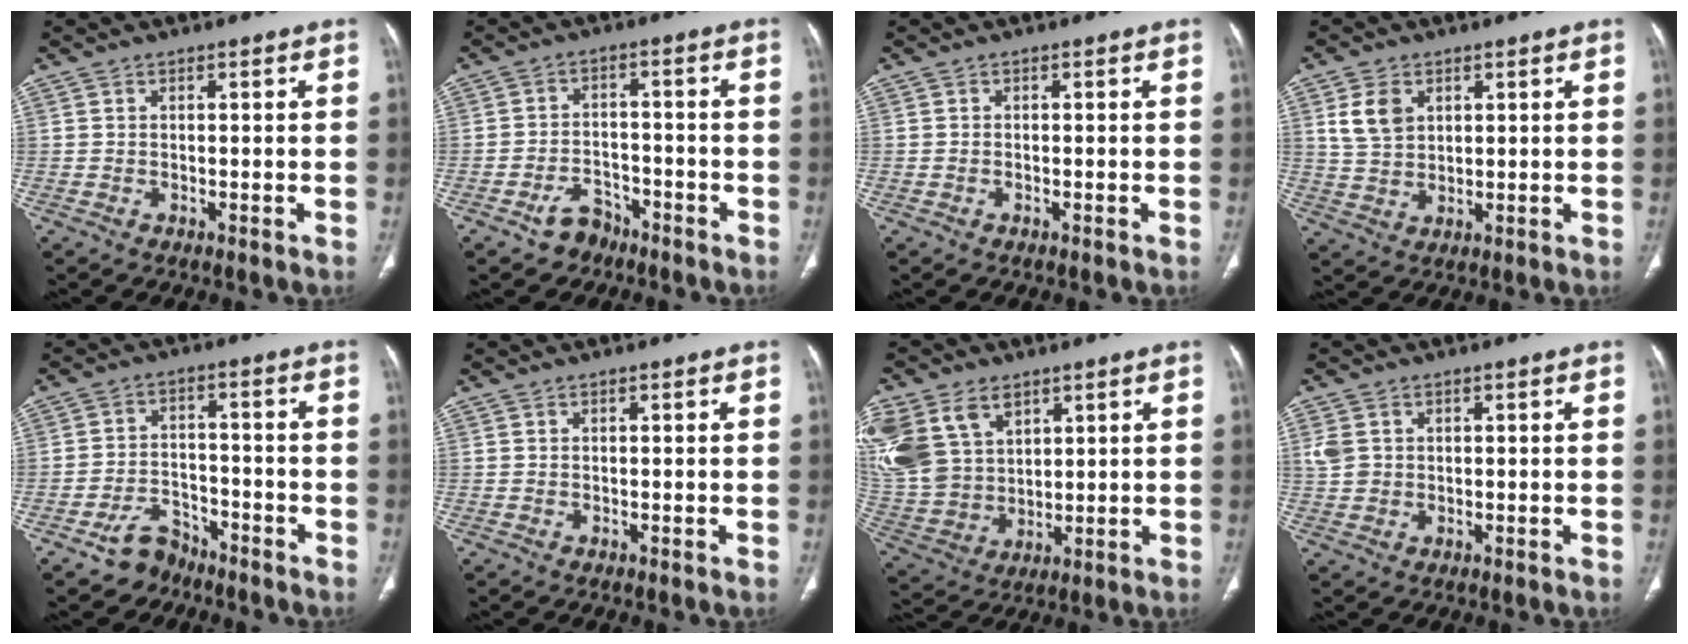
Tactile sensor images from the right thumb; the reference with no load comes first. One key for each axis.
{"total": 4.9, "fx": -3.5, "fy": 3.2, "fz": 1.2, "tx": -0.008, "ty": 0.031, "tz": -0.055}
{"total": 0.0}
{"total": 6.2, "fx": 2.4, "fy": 4.4, "fz": 3.7, "tx": -0.058, "ty": -0.006, "tz": 0.053}
{"total": 5.7, "fx": -4.4, "fy": 3.6, "fz": 1.1, "tx": -0.002, "ty": 0.037, "tz": -0.077}
{"total": 0.0}
{"total": 19.9, "fx": 8.6, "fy": 14.2, "fz": 11.1, "tx": -0.258, "ty": 0.002, "tz": 0.186}
{"total": 3.6, "fx": 0.9, "fy": 2.9, "fz": 1.9, "tx": -0.039, "ty": 0.003, "tz": 0.026}